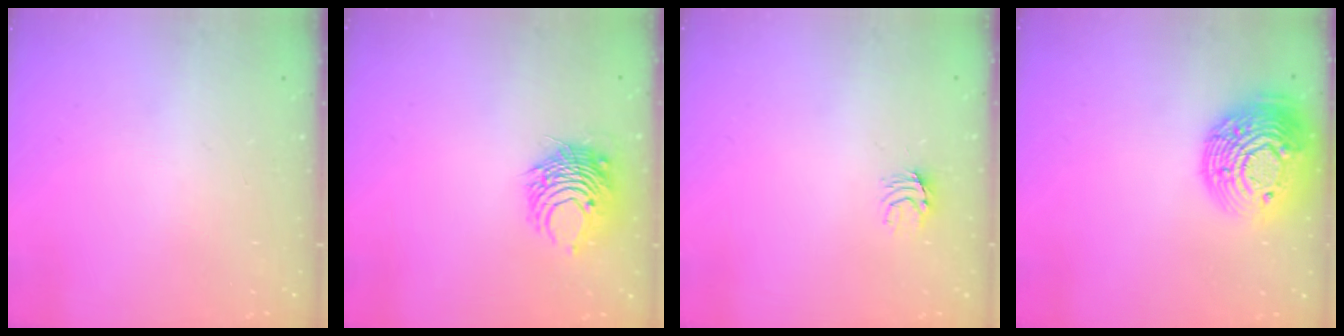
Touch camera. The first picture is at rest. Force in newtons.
{"total": 8.3, "press": 8.2, "slide": 0.3}
{"total": 4.6, "press": 4.6, "slide": 0.5}
{"total": 19.9, "press": 19.9, "slide": 1.2}